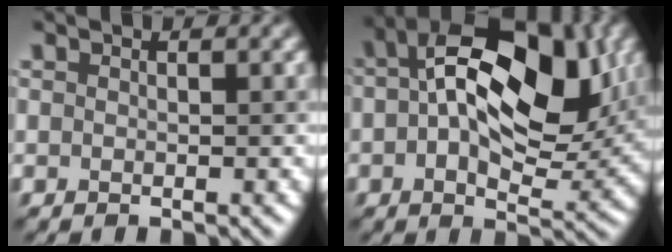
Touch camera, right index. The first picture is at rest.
{"total": 14.7, "force": [3.9, 7.8, 11.8], "torque": [-0.170, 0.017, 0.049]}